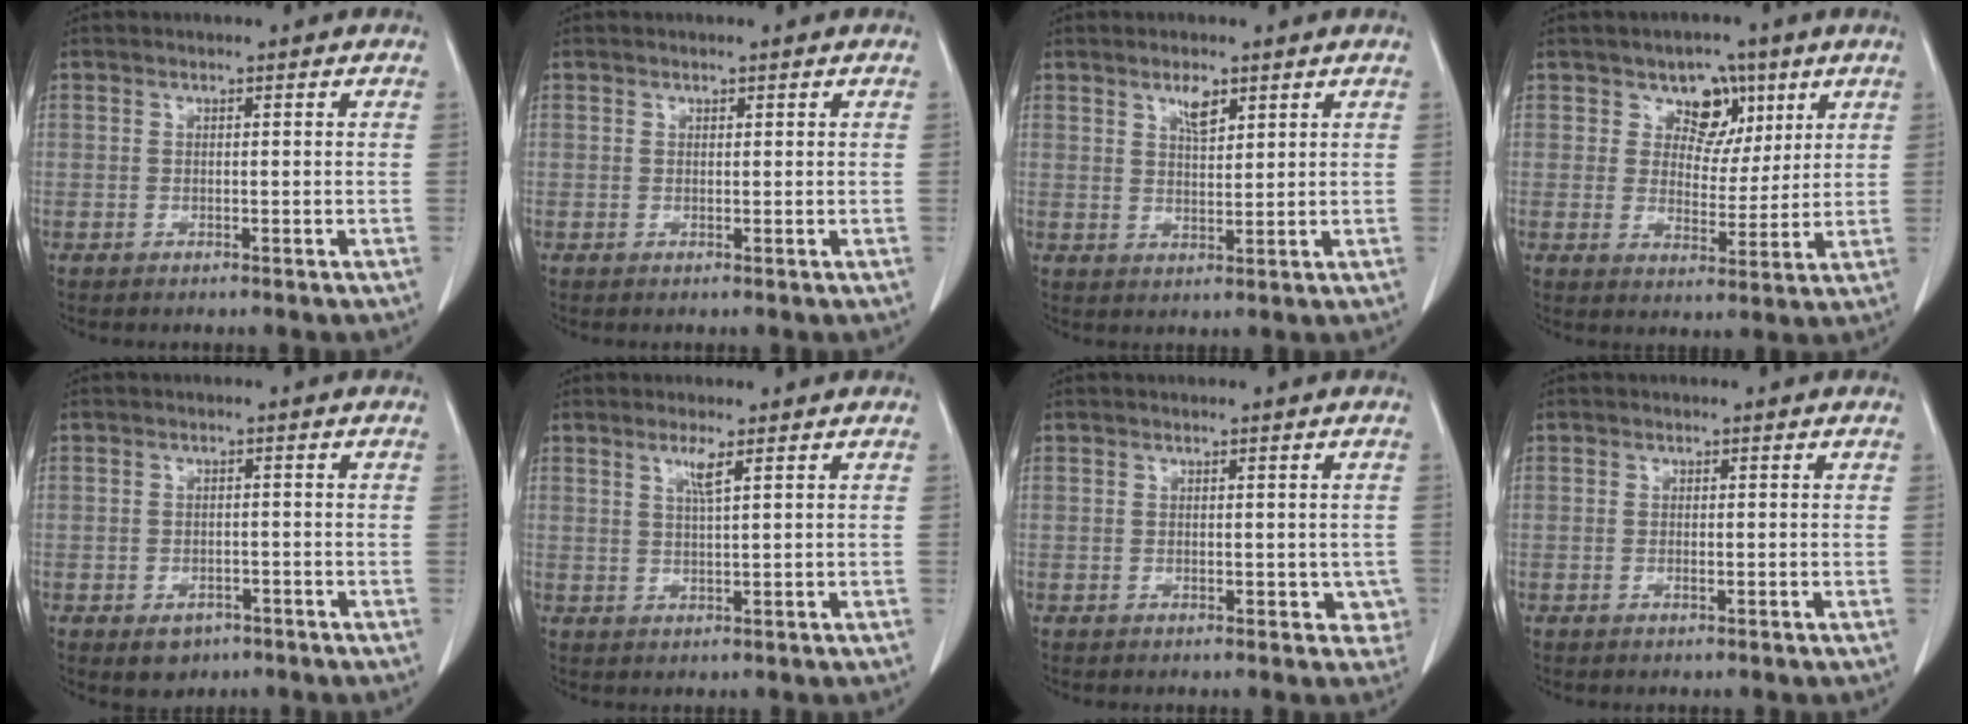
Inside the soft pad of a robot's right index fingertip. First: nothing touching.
{"total": 0.0}
{"total": 3.3, "force": [2.1, 1.1, 2.3], "torque": [-0.043, -0.001, 0.039]}
{"total": 6.3, "force": [3.4, 4.6, 2.5], "torque": [-0.026, 0.007, 0.053]}
{"total": 3.3, "force": [-2.0, 2.3, 1.3], "torque": [-0.016, 0.003, -0.018]}
{"total": 2.4, "force": [1.3, -0.3, 2.0], "torque": [-0.045, -0.002, 0.027]}
{"total": 3.0, "force": [-0.2, 1.9, 2.3], "torque": [-0.006, 0.000, 0.001]}
{"total": 0.6, "force": [-0.1, 0.1, 0.6], "torque": [-0.013, -0.003, 0.000]}